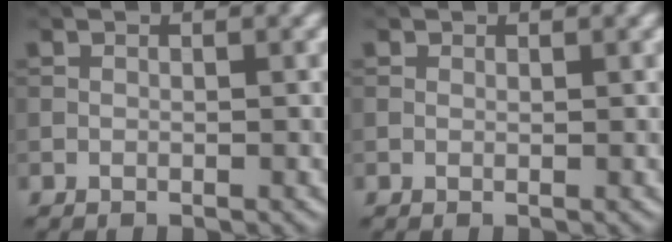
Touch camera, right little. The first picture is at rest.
{"total": 0.5, "force": [0.4, 0.4, 0.1], "torque": [0.002, -0.001, 0.006]}